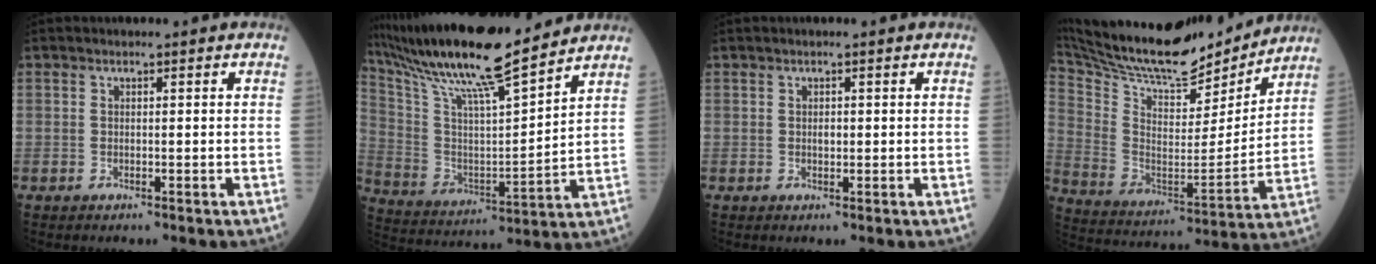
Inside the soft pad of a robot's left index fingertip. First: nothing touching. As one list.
[{"total": 20.8, "force": [17.7, 1.2, 10.9], "torque": [-0.213, 0.013, 0.316]}, {"total": 0.9, "force": [0.1, 0.7, 0.6], "torque": [-0.016, -0.001, 0.005]}, {"total": 26.5, "force": [23.4, 6.6, 10.4], "torque": [-0.223, -0.008, 0.375]}]